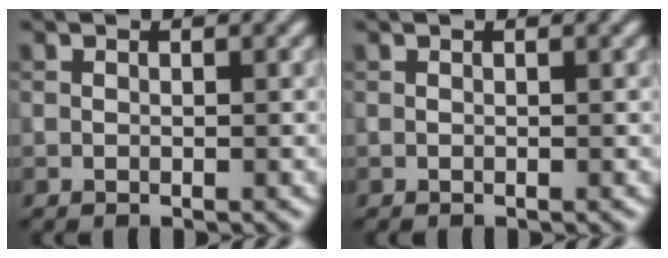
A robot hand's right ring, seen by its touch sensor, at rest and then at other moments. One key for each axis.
{"total": 0.0}